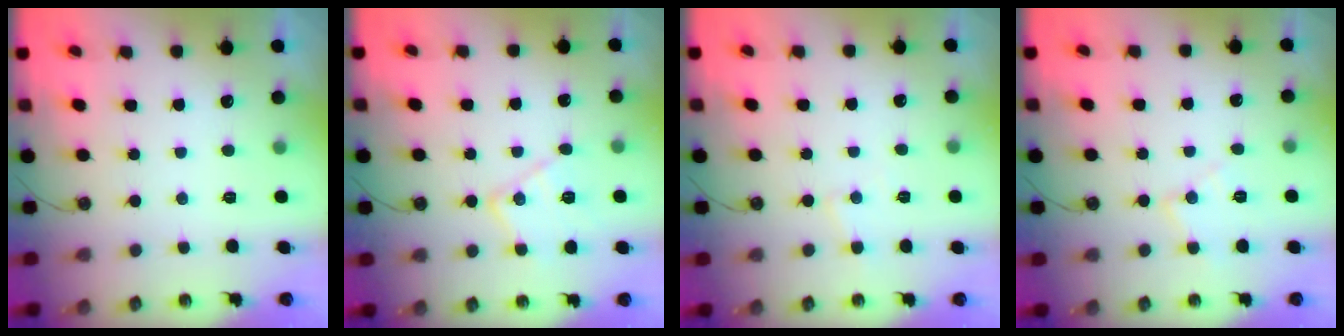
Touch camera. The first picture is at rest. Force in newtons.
{"total": 13.0, "press": 13.0, "slide": 0.8}
{"total": 4.4, "press": 4.3, "slide": 0.6}
{"total": 8.1, "press": 8.1, "slide": 0.7}